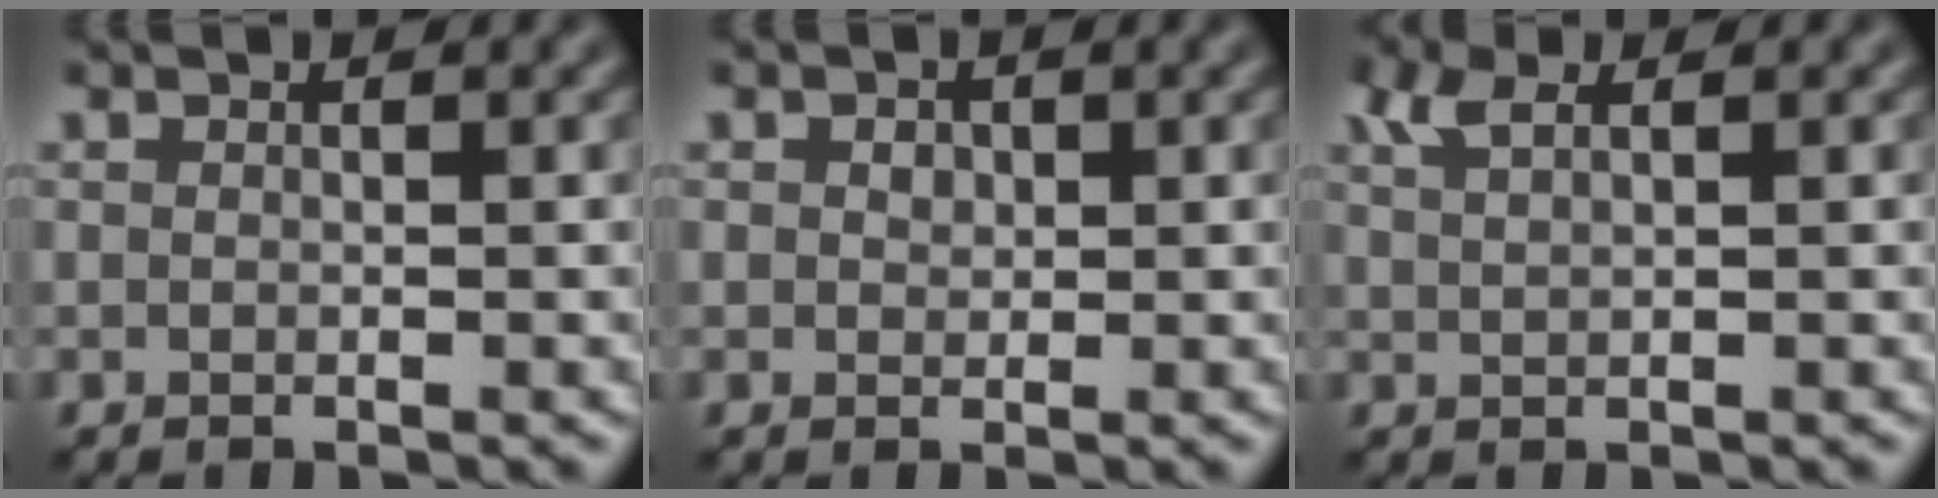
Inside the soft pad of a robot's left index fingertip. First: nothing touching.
{"total": 1.1, "force": [0.4, 0.9, 0.5], "torque": [-0.009, 0.001, 0.004]}
{"total": 2.1, "force": [1.4, 0.7, 1.5], "torque": [-0.031, 0.004, 0.027]}